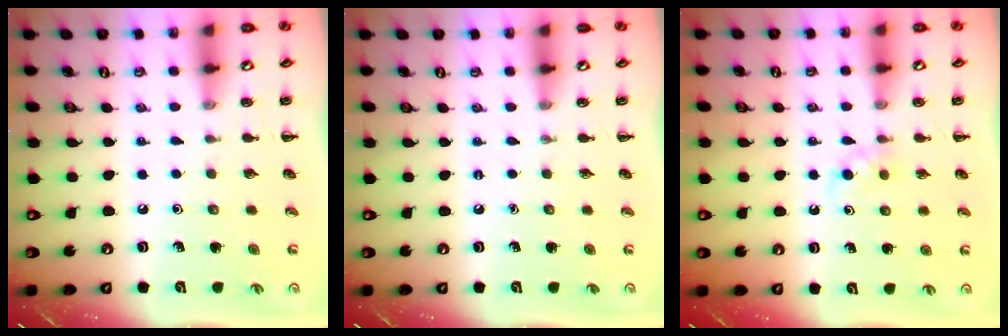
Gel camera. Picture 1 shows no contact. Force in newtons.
{"total": 0.0}
{"total": 3.7, "press": 3.3, "slide": 1.6}